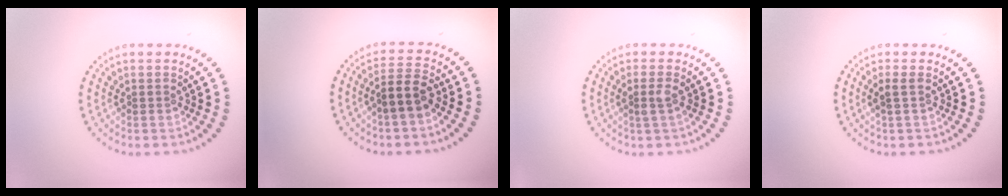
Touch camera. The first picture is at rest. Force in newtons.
{"total": 2.8, "press": 2.5, "slide": 1.3}
{"total": 1.3, "press": 1.2, "slide": 0.6}
{"total": 1.0, "press": 0.9, "slide": 0.4}